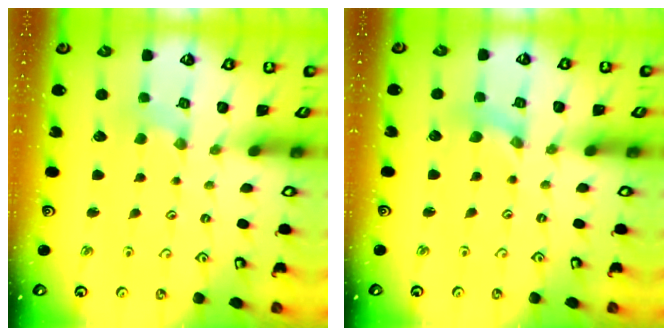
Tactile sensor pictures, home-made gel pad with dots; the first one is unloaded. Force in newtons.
{"total": 0.8, "press": 0.8, "slide": 0.1}